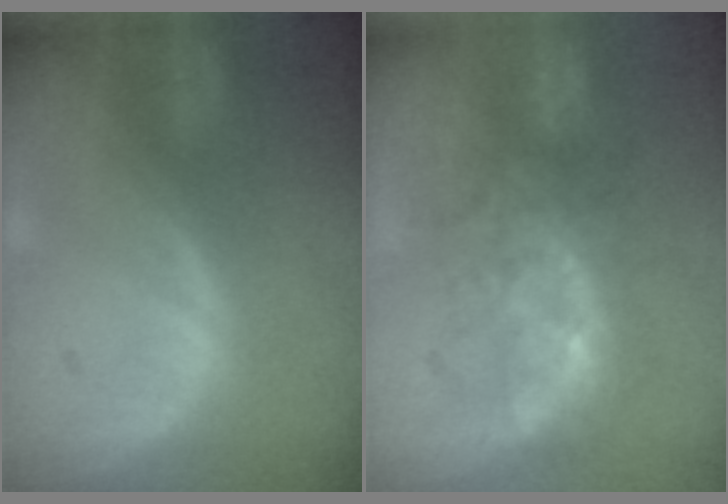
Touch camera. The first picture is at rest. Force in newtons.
{"total": 7.6, "press": 7.1, "slide": 2.8}